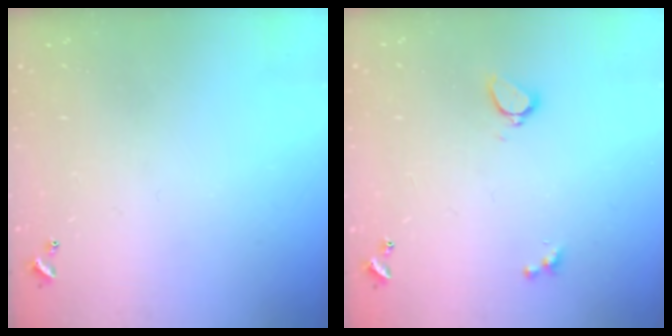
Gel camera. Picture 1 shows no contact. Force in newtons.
{"total": 2.9, "press": 2.6, "slide": 1.3}